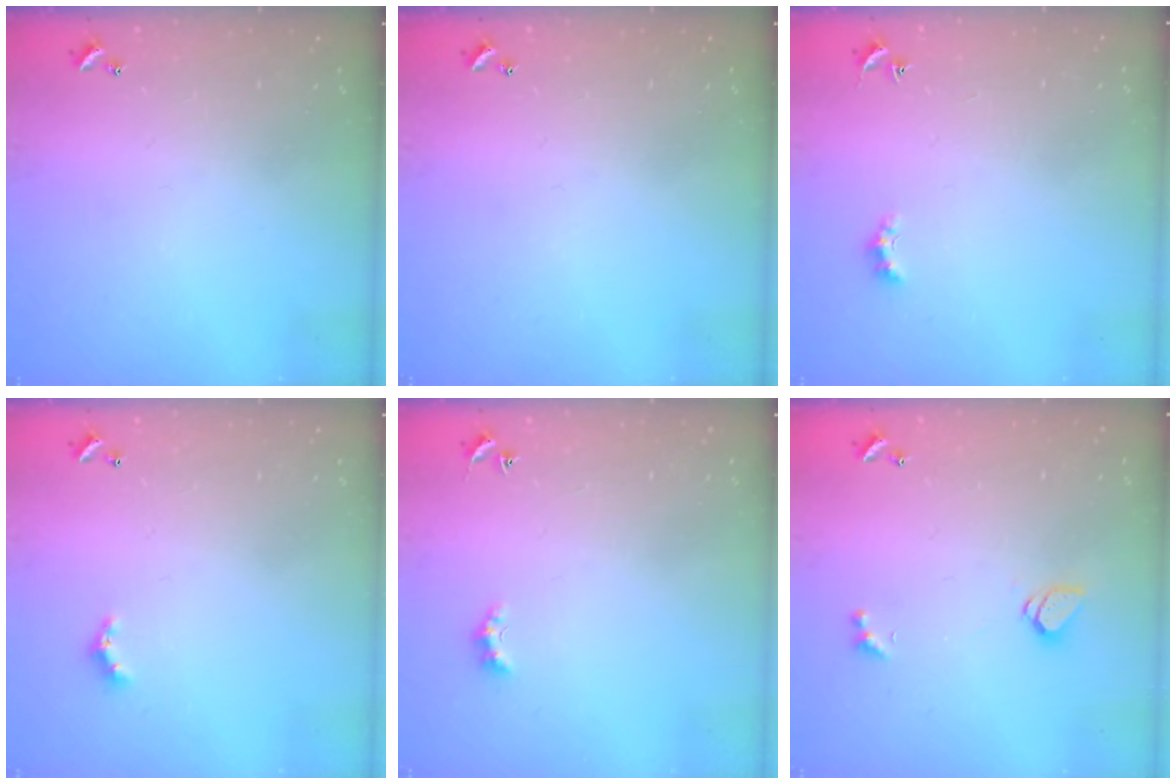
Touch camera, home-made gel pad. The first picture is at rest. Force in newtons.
{"total": 0.0}
{"total": 1.5, "press": 1.4, "slide": 0.5}
{"total": 2.8, "press": 2.7, "slide": 0.6}
{"total": 2.4, "press": 2.3, "slide": 0.5}
{"total": 1.7, "press": 1.6, "slide": 0.5}